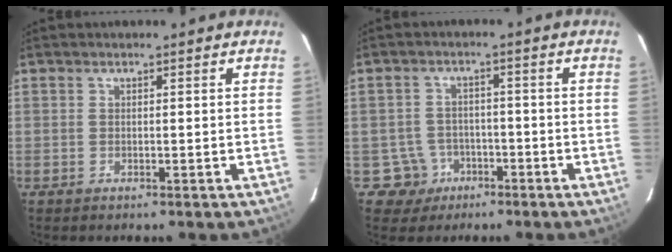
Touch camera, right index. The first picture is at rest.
{"total": 5.0, "force": [-2.1, 4.5, -0.4], "torque": [0.011, 0.014, -0.029]}